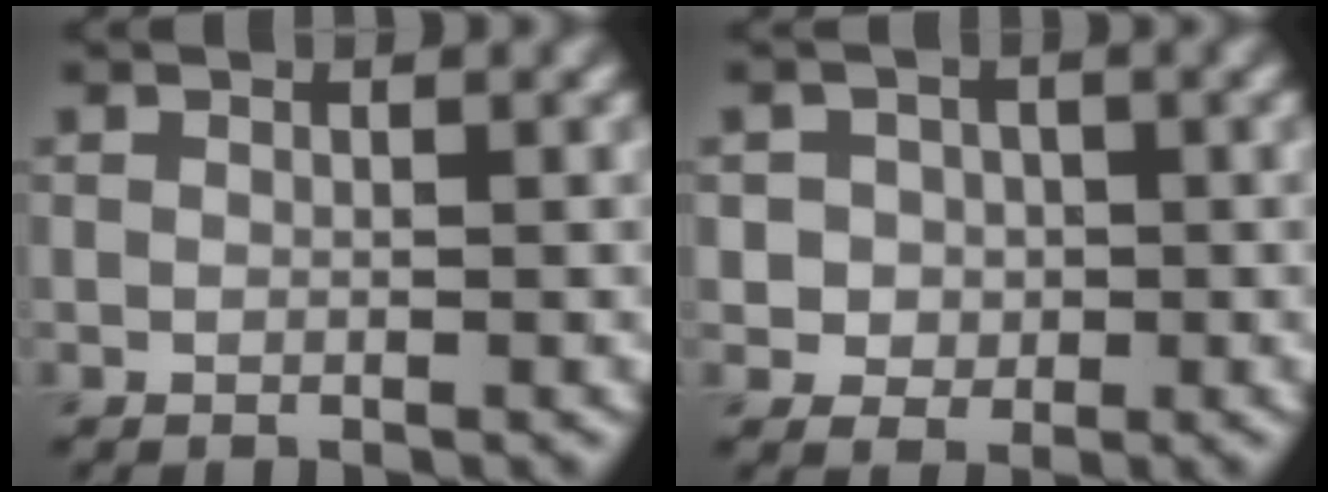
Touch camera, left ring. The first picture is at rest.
{"total": 2.8, "force": [0.0, 2.7, 0.8], "torque": [-0.004, 0.000, 0.001]}